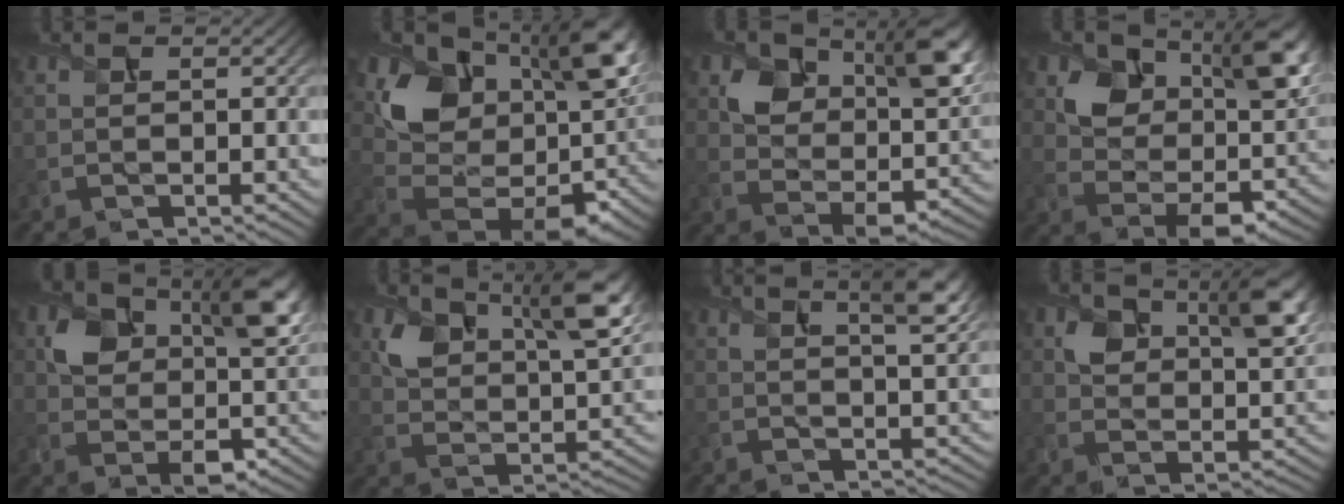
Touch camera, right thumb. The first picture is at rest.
{"total": 16.1, "force": [5.9, 10.7, 10.5], "torque": [-0.183, -0.003, 0.122]}
{"total": 10.4, "force": [4.5, 6.5, 6.7], "torque": [-0.118, -0.020, 0.082]}
{"total": 11.6, "force": [5.3, 7.2, 7.3], "torque": [-0.125, -0.015, 0.095]}
{"total": 9.3, "force": [2.9, 6.1, 6.3], "torque": [-0.107, -0.016, 0.055]}
{"total": 10.0, "force": [5.1, 5.2, 6.9], "torque": [-0.128, -0.011, 0.095]}
{"total": 5.6, "force": [3.1, 1.2, 4.5], "torque": [-0.068, 0.008, 0.051]}
{"total": 7.9, "force": [3.7, 4.6, 5.2], "torque": [-0.087, -0.015, 0.065]}